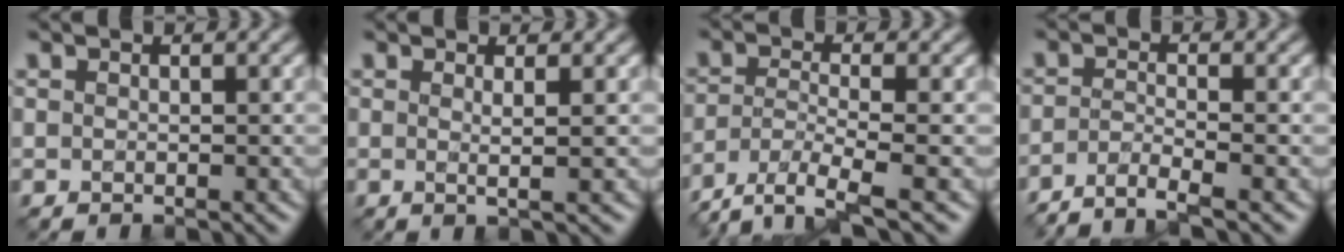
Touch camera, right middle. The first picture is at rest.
{"total": 1.4, "force": [0.2, 0.2, 1.3], "torque": [-0.022, 0.001, -0.002]}
{"total": 5.1, "force": [-3.8, 1.2, 3.3], "torque": [-0.068, -0.014, -0.077]}
{"total": 3.1, "force": [-2.4, 0.5, 1.8], "torque": [-0.027, -0.001, -0.060]}